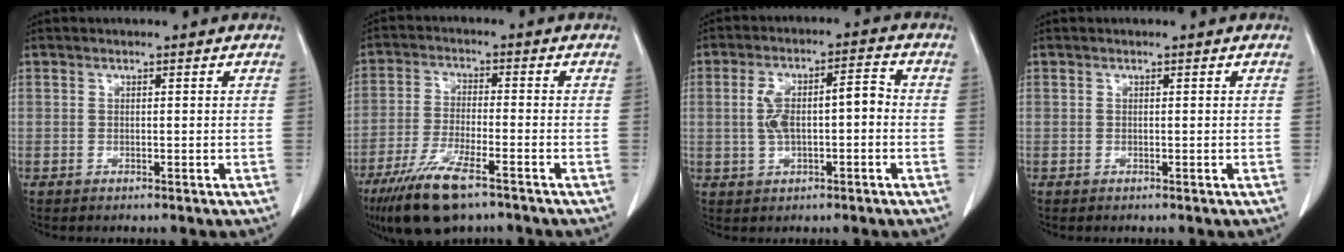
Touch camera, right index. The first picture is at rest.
{"total": 10.6, "force": [-7.1, 2.2, 7.5], "torque": [-0.148, -0.024, -0.125]}
{"total": 7.8, "force": [-0.4, 2.9, 7.2], "torque": [-0.144, 0.031, -0.004]}
{"total": 0.0}